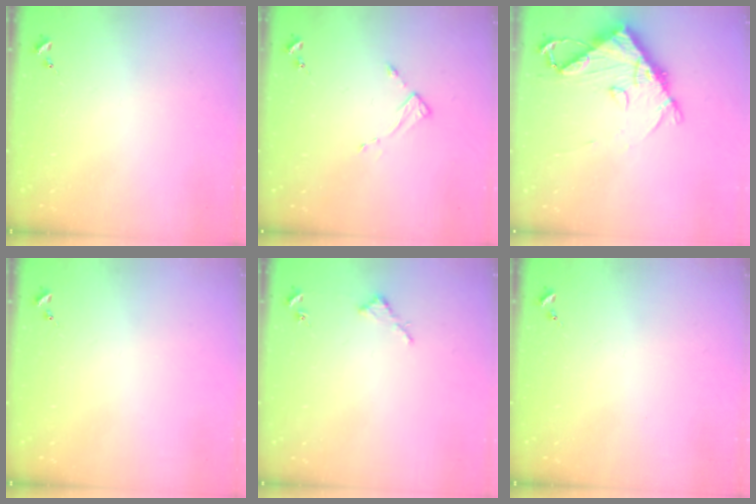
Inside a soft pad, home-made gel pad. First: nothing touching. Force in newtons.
{"total": 2.6, "press": 2.6, "slide": 0.3}
{"total": 11.0, "press": 10.9, "slide": 1.4}
{"total": 0.0}
{"total": 2.6, "press": 2.6, "slide": 0.2}
{"total": 0.0}